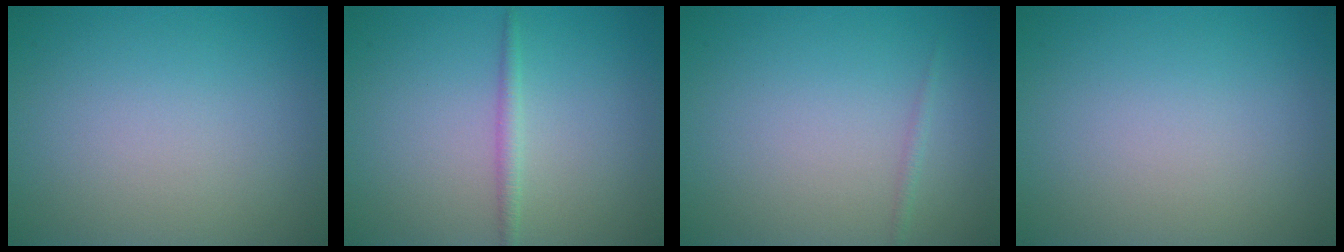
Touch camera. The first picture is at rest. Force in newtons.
{"total": 1.3, "press": 1.3, "slide": 0.1}
{"total": 0.6, "press": 0.6, "slide": 0.0}
{"total": 0.0}